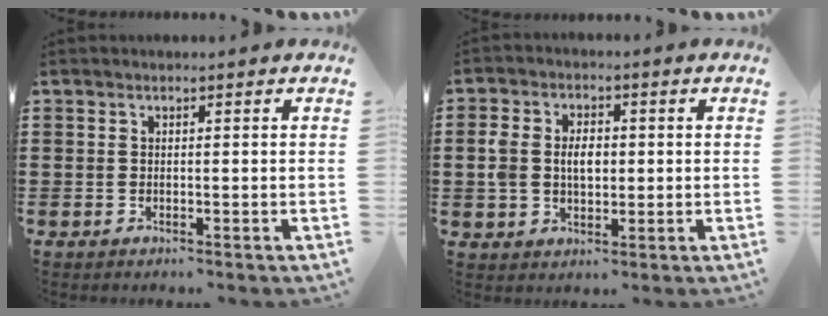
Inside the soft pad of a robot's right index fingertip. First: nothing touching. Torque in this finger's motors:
{"motor_torque": [0.76, -0.26, 0.21, 0.15]}